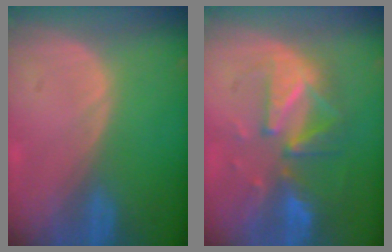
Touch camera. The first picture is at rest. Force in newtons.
{"total": 10.0, "press": 8.7, "slide": 4.8}